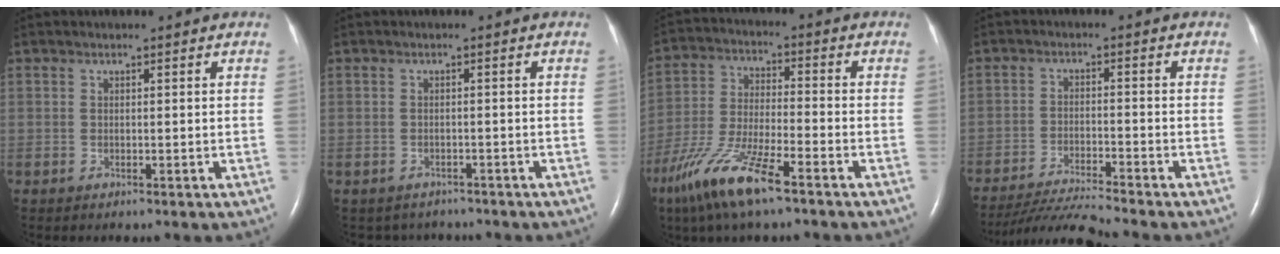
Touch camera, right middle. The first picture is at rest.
{"total": 3.9, "force": [-3.5, 1.8, -0.2], "torque": [-0.001, 0.005, -0.043]}
{"total": 12.2, "force": [-7.8, 1.7, 9.3], "torque": [-0.201, -0.024, -0.148]}
{"total": 8.1, "force": [-7.7, -1.9, 1.8], "torque": [-0.031, -0.018, -0.142]}